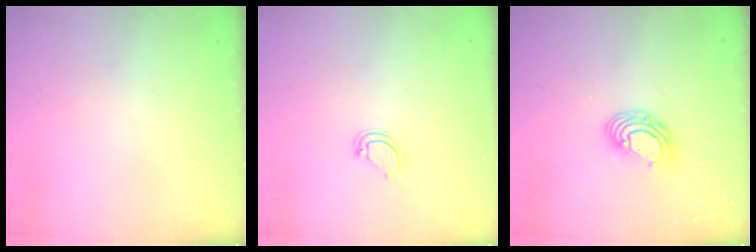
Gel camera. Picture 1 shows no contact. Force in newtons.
{"total": 4.7, "press": 4.7, "slide": 0.2}
{"total": 8.7, "press": 8.6, "slide": 1.3}